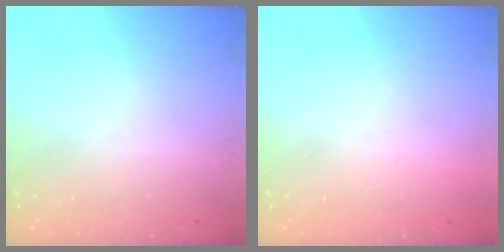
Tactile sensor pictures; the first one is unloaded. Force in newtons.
{"total": 1.5, "press": 1.5, "slide": 0.1}